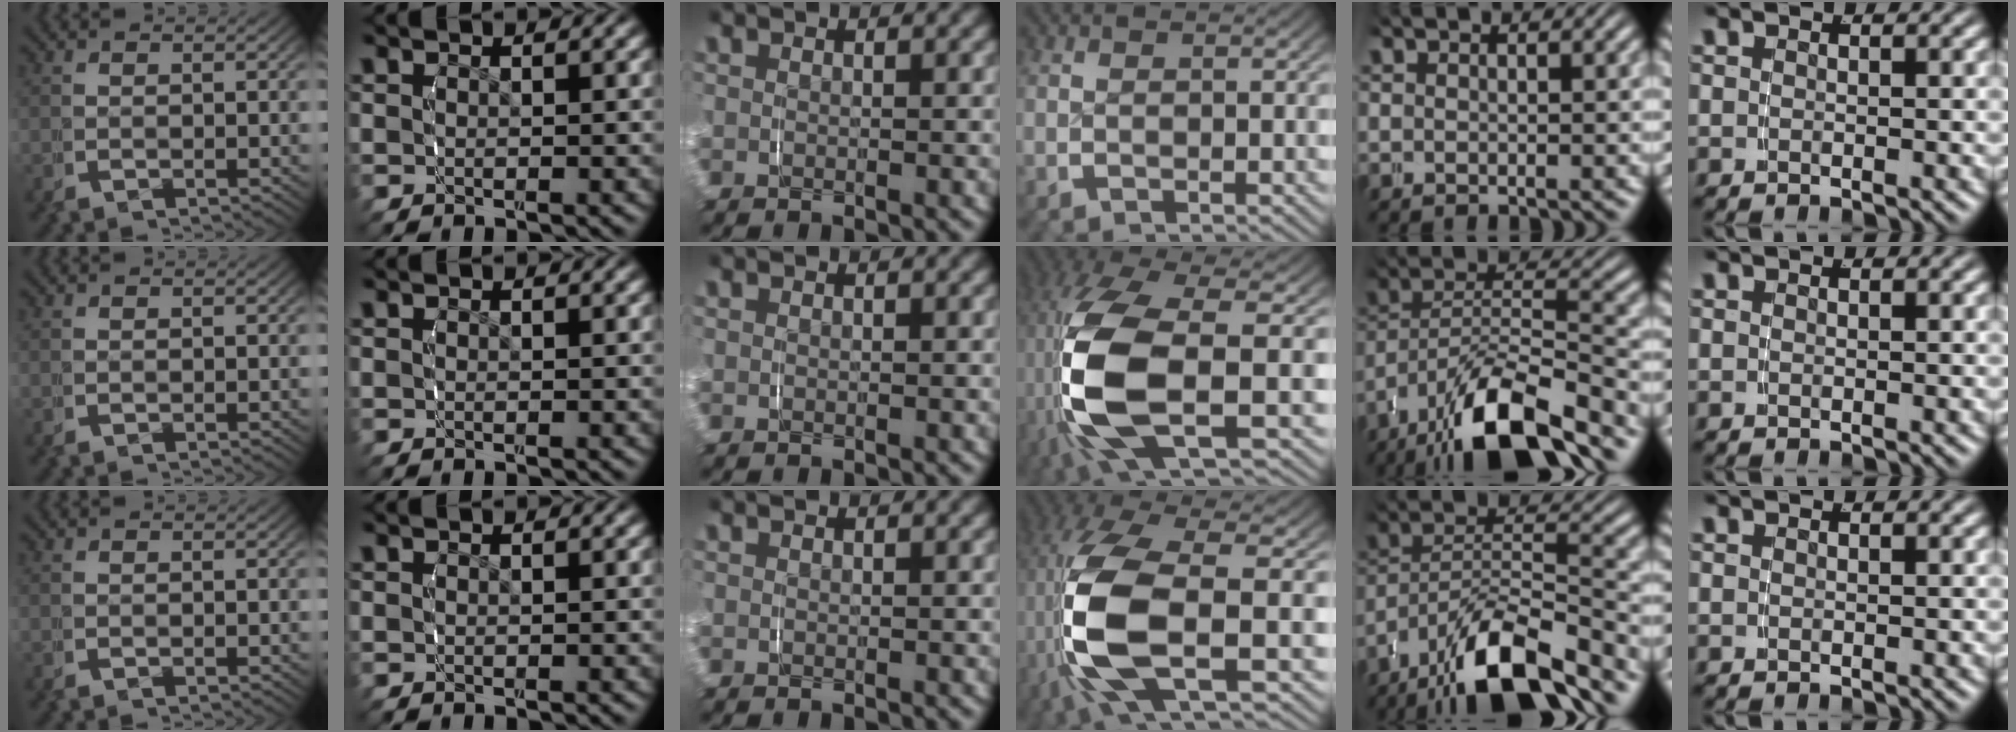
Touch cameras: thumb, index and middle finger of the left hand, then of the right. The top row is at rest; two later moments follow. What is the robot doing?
{"motion": "grasp_and_lifting", "object": "fork"}